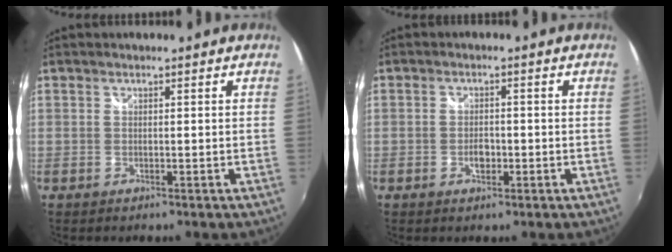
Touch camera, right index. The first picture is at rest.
{"total": 2.7, "force": [-0.9, 1.6, 1.9], "torque": [-0.034, 0.000, -0.016]}